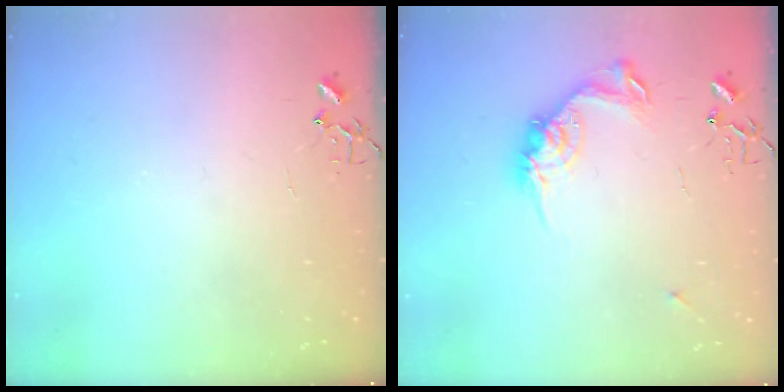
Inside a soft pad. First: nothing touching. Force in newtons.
{"total": 13.3, "press": 13.3, "slide": 0.1}